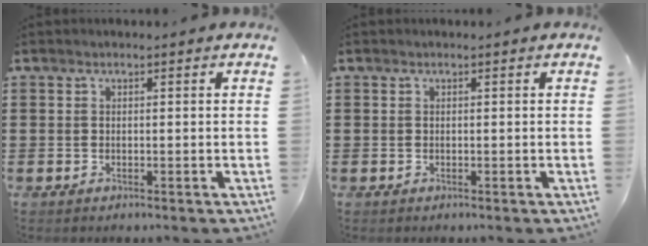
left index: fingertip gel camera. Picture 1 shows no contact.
{"total": 0.0}